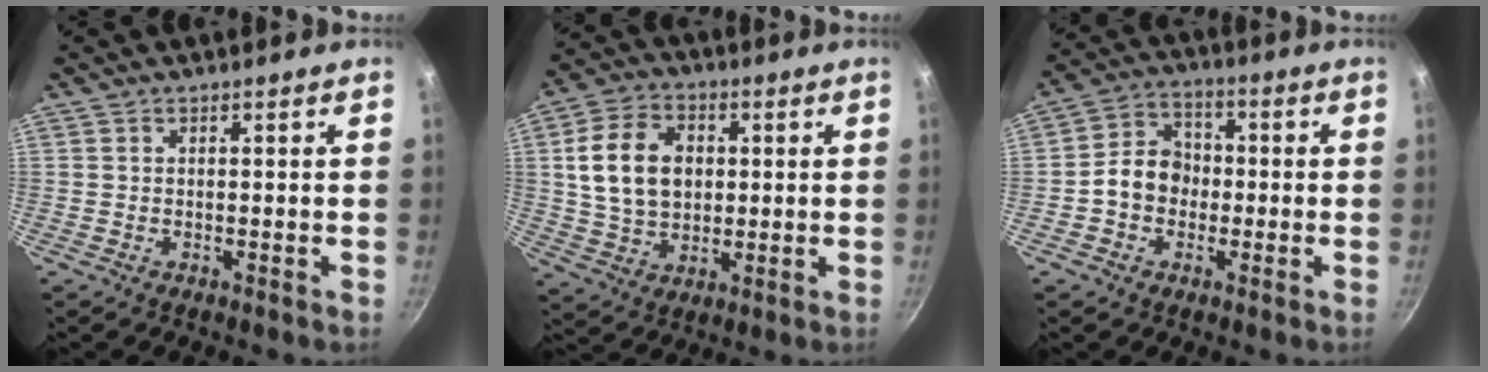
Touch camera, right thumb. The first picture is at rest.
{"total": 13.6, "force": [2.1, 10.0, 9.1], "torque": [-0.147, 0.005, 0.037]}
{"total": 8.3, "force": [-1.2, 6.8, 4.6], "torque": [-0.043, 0.028, -0.035]}